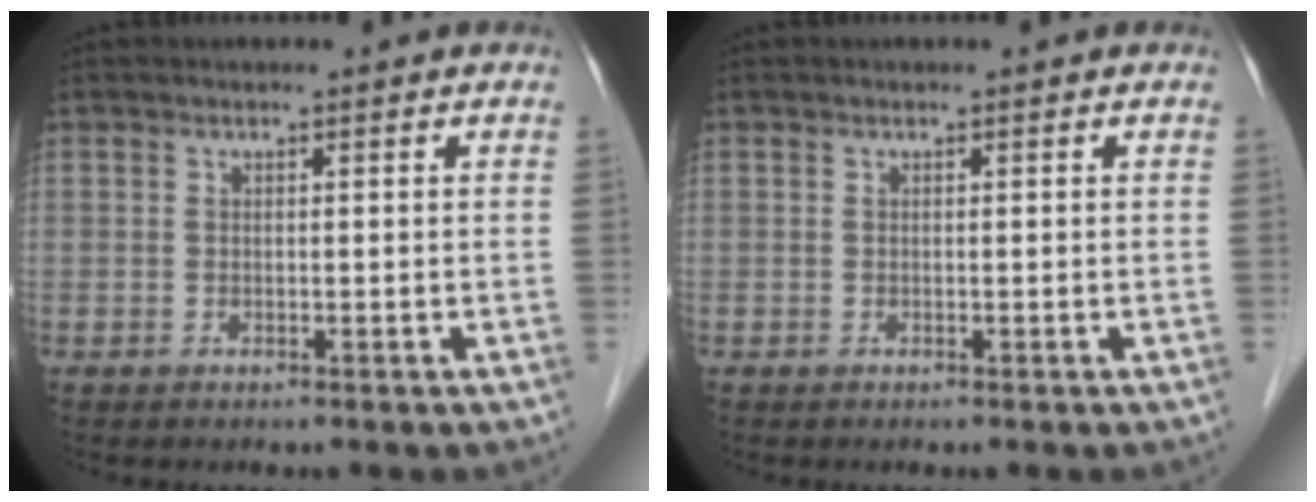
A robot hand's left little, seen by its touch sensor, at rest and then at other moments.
{"total": 0.0}